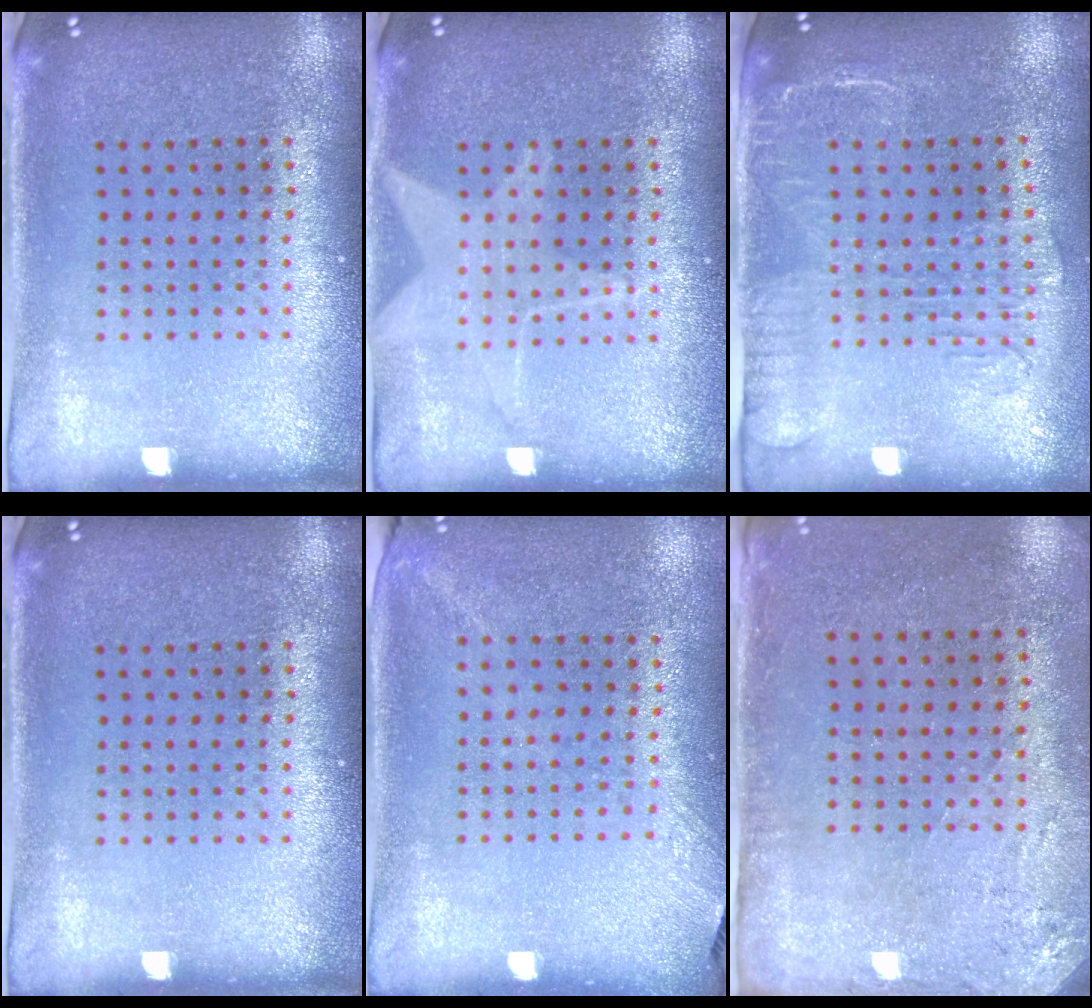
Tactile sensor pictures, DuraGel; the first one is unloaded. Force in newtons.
{"total": 2.3, "press": 2.3, "slide": 0.3}
{"total": 1.8, "press": 1.5, "slide": 0.9}
{"total": 0.0}
{"total": 1.3, "press": 1.0, "slide": 0.8}
{"total": 2.8, "press": 2.3, "slide": 1.6}